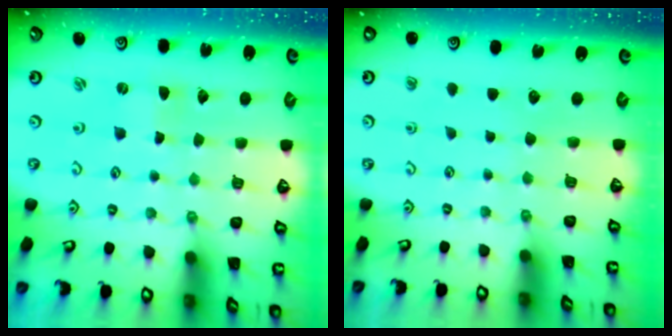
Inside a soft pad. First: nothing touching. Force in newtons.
{"total": 0.0}